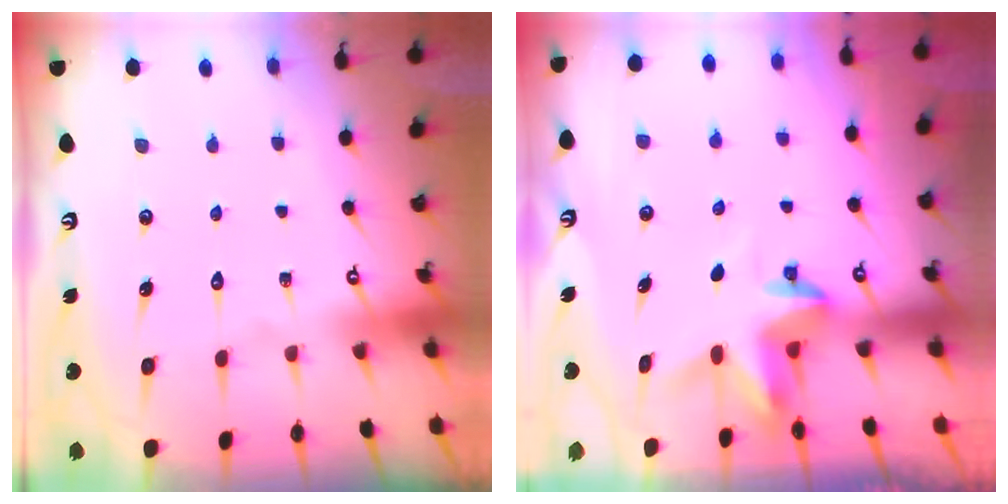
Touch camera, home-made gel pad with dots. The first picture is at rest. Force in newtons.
{"total": 3.9, "press": 3.9, "slide": 0.3}